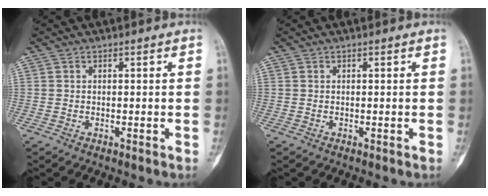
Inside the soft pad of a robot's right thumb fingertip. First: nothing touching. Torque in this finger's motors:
{"motor_torque": [0.02, 0.00, 0.00, 0.00, 0.00]}